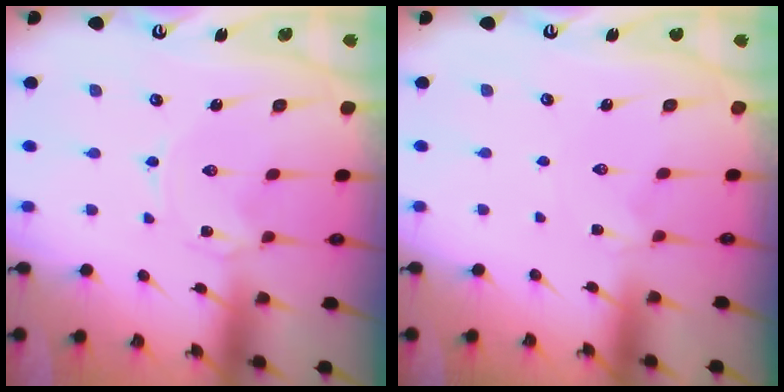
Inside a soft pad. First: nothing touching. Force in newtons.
{"total": 1.2, "press": 1.2, "slide": 0.4}